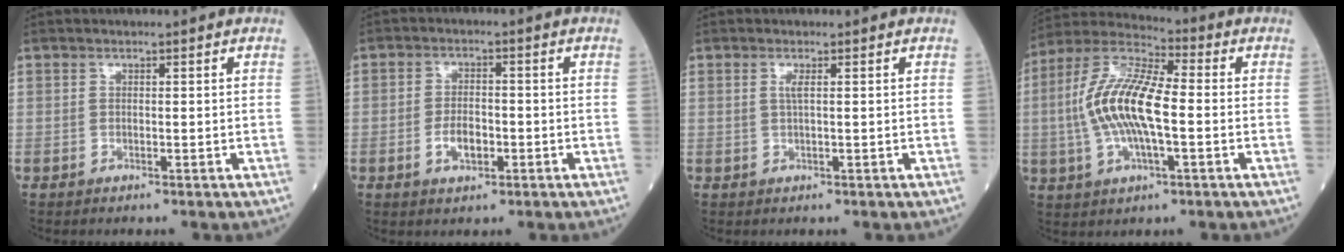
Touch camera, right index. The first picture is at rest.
{"total": 4.0, "force": [-1.3, 1.9, 3.2], "torque": [-0.060, 0.002, -0.022]}
{"total": 1.1, "force": [0.3, -0.1, 1.1], "torque": [-0.029, 0.000, 0.005]}
{"total": 13.8, "force": [-1.0, 3.9, 13.2], "torque": [-0.280, 0.014, -0.022]}